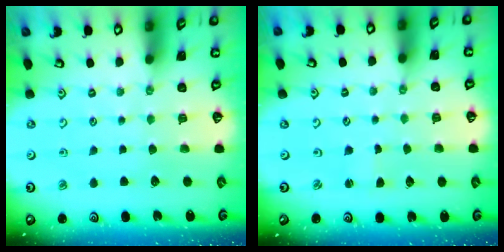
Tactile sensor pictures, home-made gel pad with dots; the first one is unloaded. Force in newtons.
{"total": 0.8, "press": 0.8, "slide": 0.1}